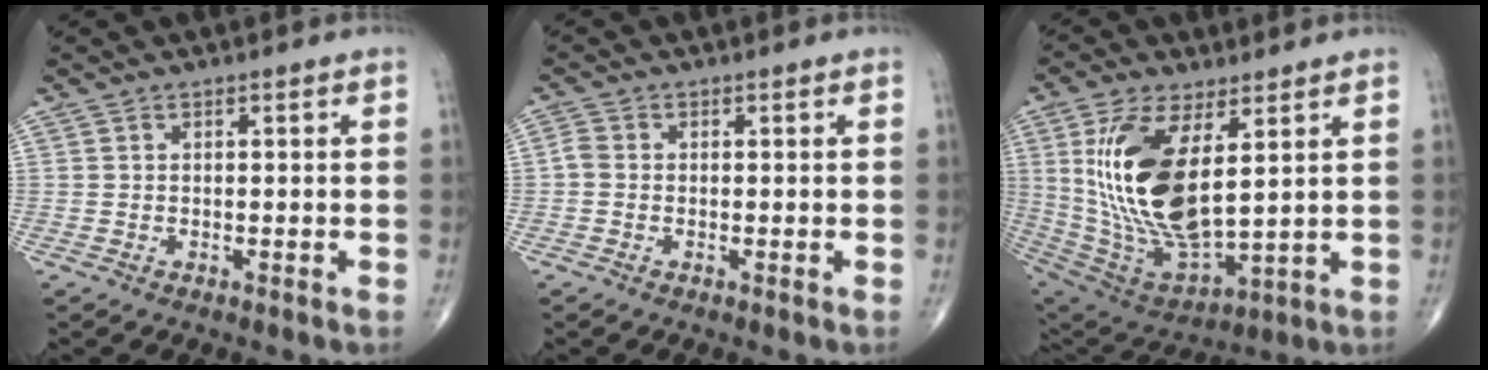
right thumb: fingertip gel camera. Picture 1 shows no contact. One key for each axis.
{"total": 1.7, "fx": -0.3, "fy": 1.3, "fz": 1.0, "tx": -0.018, "ty": 0.002, "tz": -0.014}
{"total": 20.7, "fx": 4.9, "fy": 9.2, "fz": 17.8, "tx": -0.357, "ty": -0.030, "tz": 0.108}